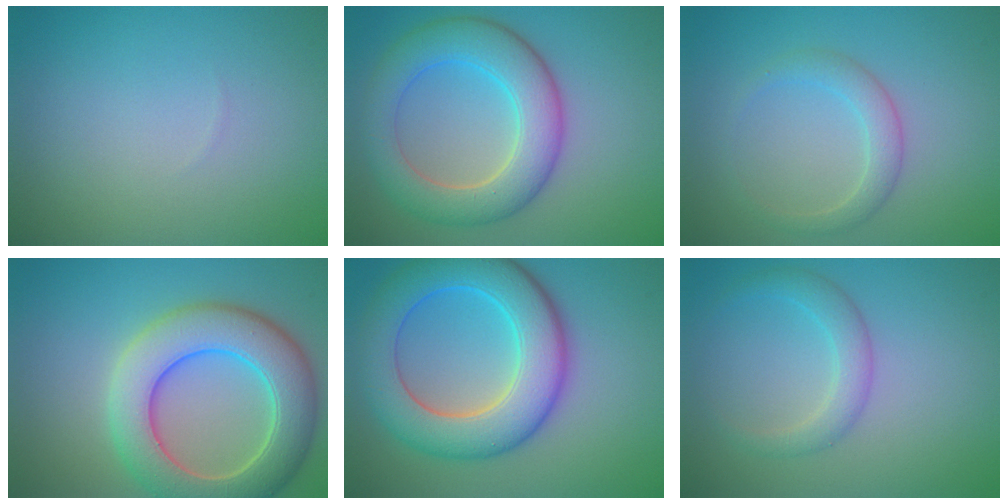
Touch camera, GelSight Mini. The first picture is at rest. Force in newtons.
{"total": 7.1, "press": 7.1, "slide": 0.3}
{"total": 2.2, "press": 2.2, "slide": 0.1}
{"total": 8.7, "press": 8.7, "slide": 0.5}
{"total": 9.5, "press": 9.5, "slide": 0.6}
{"total": 2.3, "press": 2.3, "slide": 0.0}